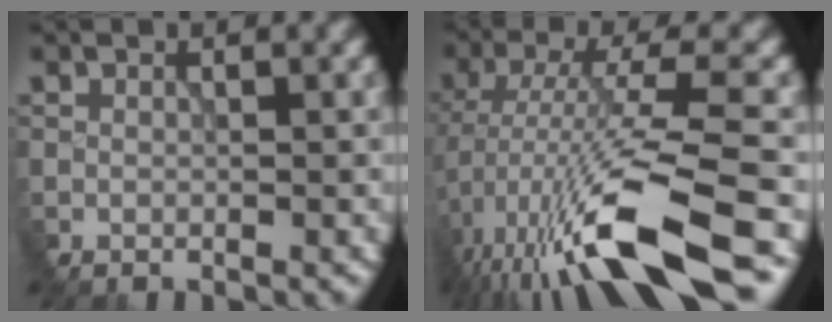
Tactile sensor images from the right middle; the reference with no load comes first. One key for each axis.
{"total": 11.3, "fx": -4.7, "fy": 2.2, "fz": 10.0, "tx": -0.181, "ty": -0.002, "tz": -0.079}